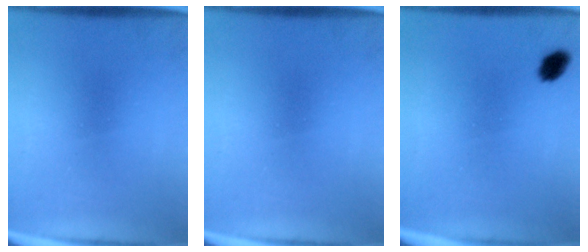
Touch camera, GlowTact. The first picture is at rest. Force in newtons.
{"total": 0.0}
{"total": 2.8}